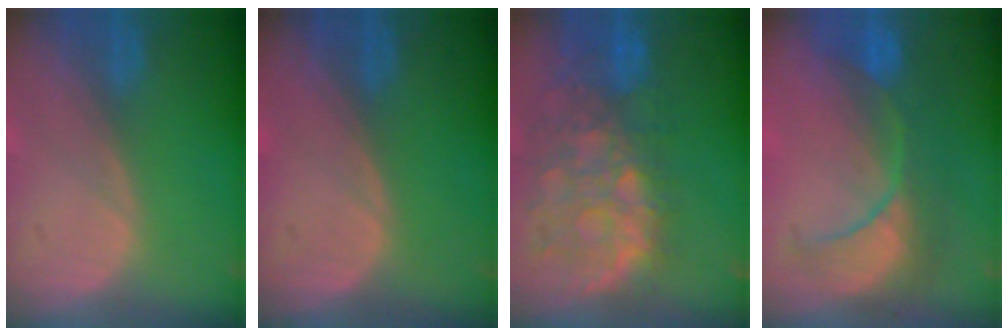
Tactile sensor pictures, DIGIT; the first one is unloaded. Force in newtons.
{"total": 0.0}
{"total": 11.2, "press": 9.7, "slide": 5.5}
{"total": 8.5, "press": 8.4, "slide": 1.3}